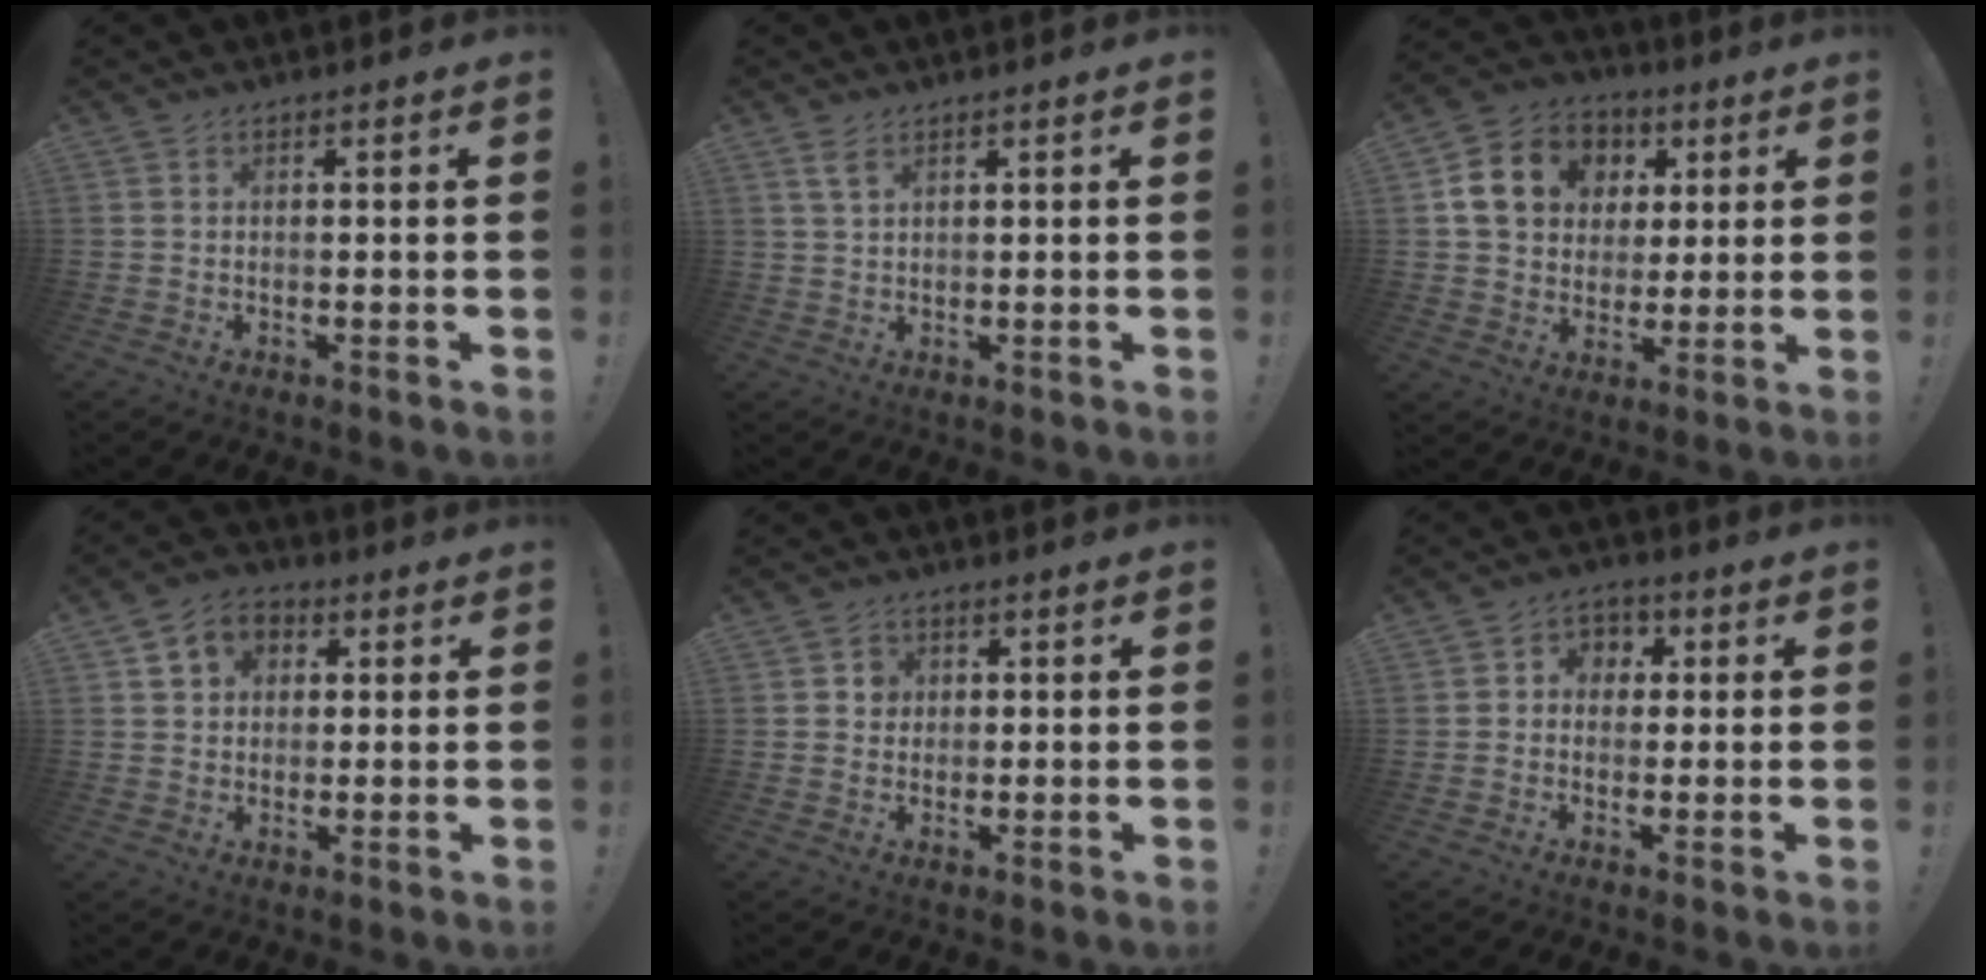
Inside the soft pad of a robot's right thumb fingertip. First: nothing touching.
{"total": 3.6, "force": [2.1, 1.5, 2.4], "torque": [-0.047, -0.005, 0.039]}
{"total": 14.4, "force": [4.6, 12.1, 6.4], "torque": [-0.083, -0.010, 0.098]}
{"total": 7.5, "force": [2.4, 6.3, 3.3], "torque": [-0.054, 0.002, 0.050]}
{"total": 3.6, "force": [0.7, 3.4, 0.9], "torque": [-0.008, -0.001, 0.011]}
{"total": 4.8, "force": [-0.3, 4.6, 1.5], "torque": [-0.016, 0.010, -0.004]}